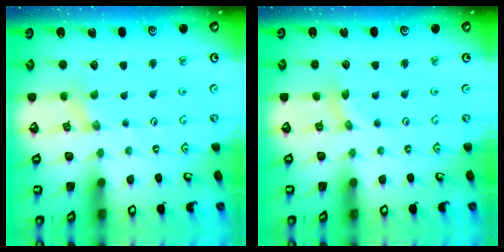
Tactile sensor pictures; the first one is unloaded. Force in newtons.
{"total": 1.9, "press": 1.9, "slide": 0.4}